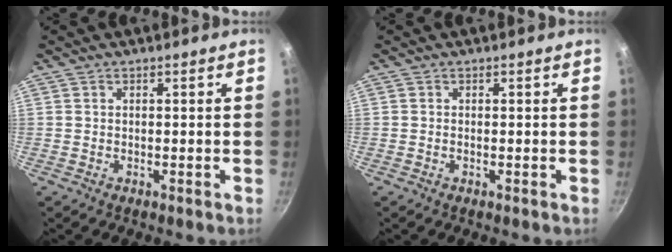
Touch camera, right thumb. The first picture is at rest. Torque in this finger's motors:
{"motor_torque": [-0.36, 0.01, -0.34, -0.19, -0.02]}